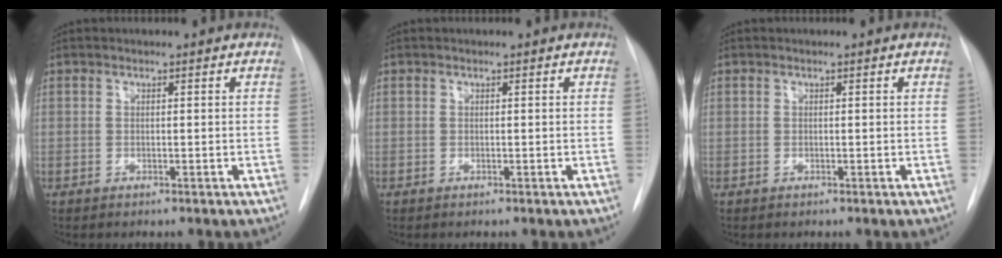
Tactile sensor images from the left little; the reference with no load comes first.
{"total": 0.0}
{"total": 0.0}